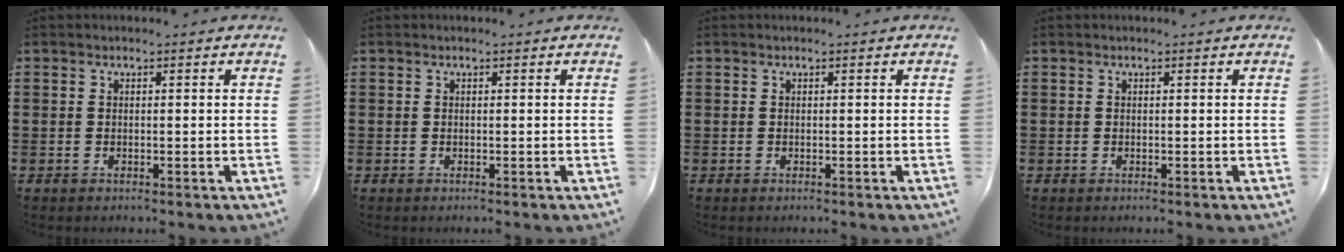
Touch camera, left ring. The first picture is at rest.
{"total": 0.0}
{"total": 0.0}
{"total": 0.0}